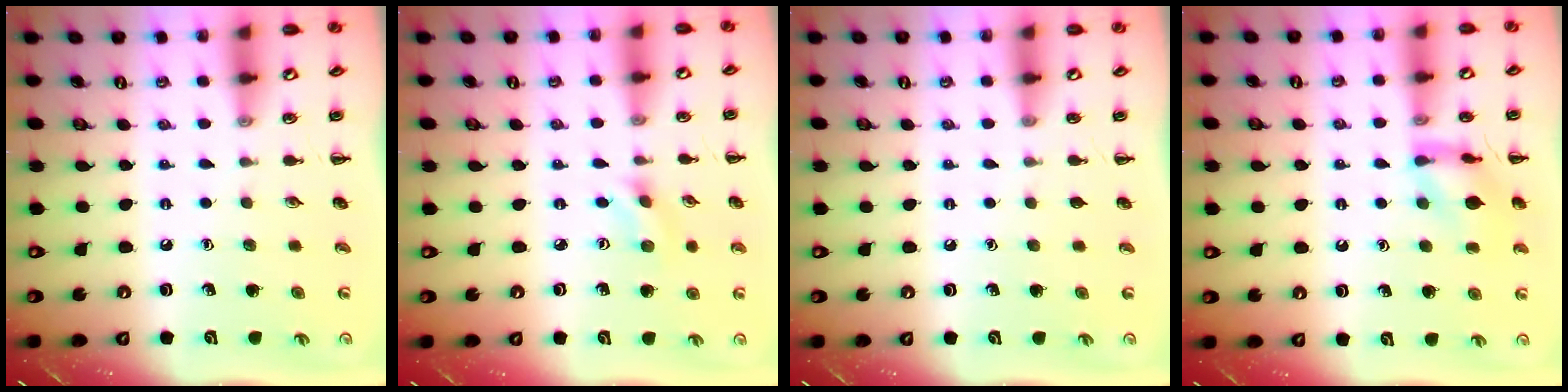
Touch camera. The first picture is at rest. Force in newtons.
{"total": 1.9, "press": 1.7, "slide": 0.8}
{"total": 0.6, "press": 0.6, "slide": 0.1}
{"total": 12.1, "press": 12.0, "slide": 1.0}